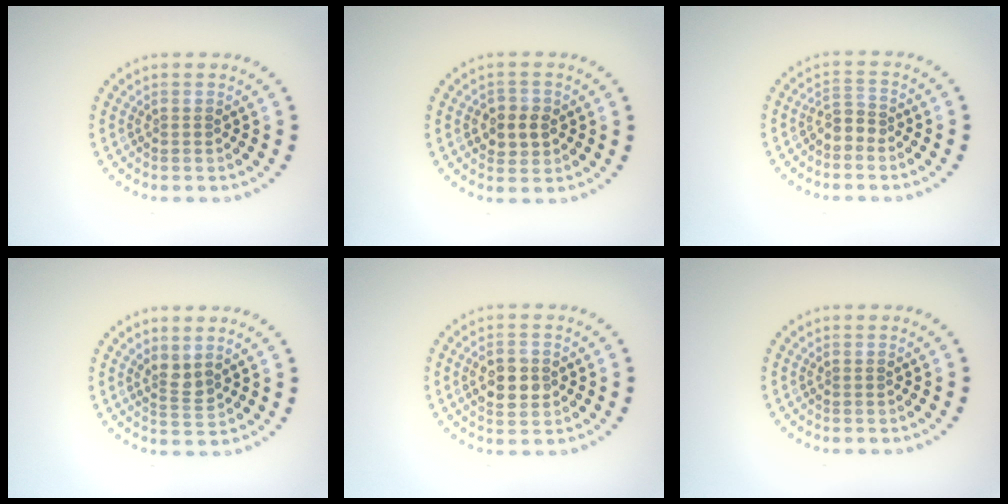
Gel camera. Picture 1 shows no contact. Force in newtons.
{"total": 2.7, "press": 2.6, "slide": 0.5}
{"total": 1.7, "press": 1.5, "slide": 0.9}
{"total": 1.7, "press": 1.3, "slide": 1.2}
{"total": 3.5, "press": 3.5, "slide": 0.2}
{"total": 0.0}